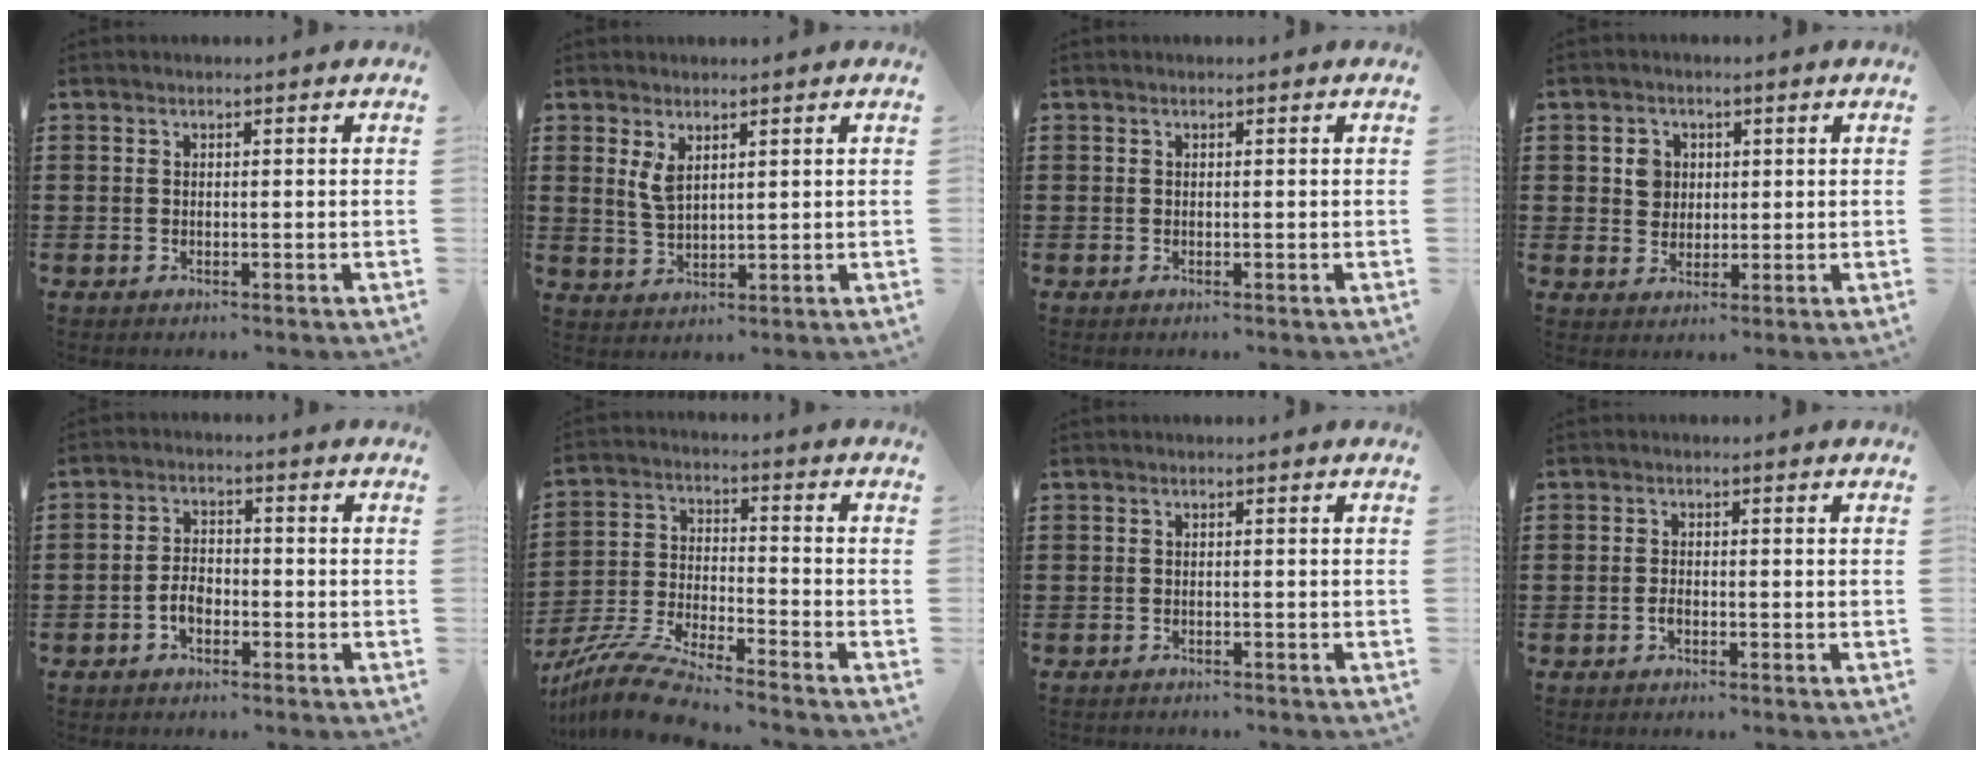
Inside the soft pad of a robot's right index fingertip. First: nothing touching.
{"total": 3.3, "force": [1.7, 1.4, 2.4], "torque": [-0.052, 0.005, 0.031]}
{"total": 0.0}
{"total": 3.5, "force": [0.7, 3.1, 1.5], "torque": [-0.041, 0.012, 0.011]}
{"total": 3.6, "force": [-1.7, 2.0, 2.5], "torque": [-0.061, -0.001, -0.037]}
{"total": 9.1, "force": [-8.5, 0.2, 3.3], "torque": [-0.086, 0.000, -0.173]}
{"total": 0.9, "force": [-0.9, 0.0, -0.1], "torque": [-0.001, -0.002, -0.019]}
{"total": 1.4, "force": [-0.6, 0.7, 1.0], "torque": [-0.020, -0.003, -0.010]}